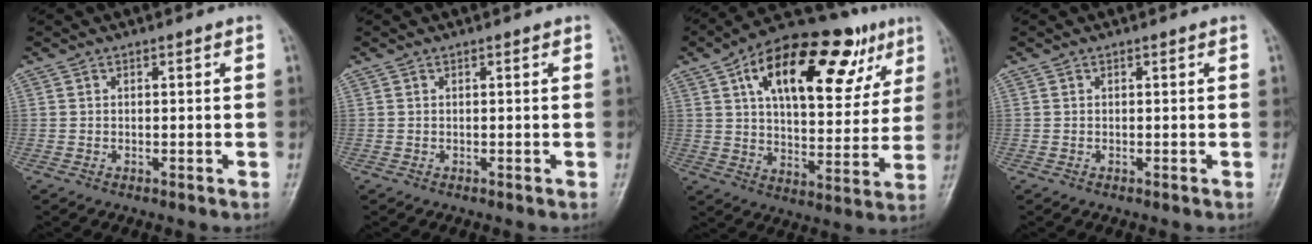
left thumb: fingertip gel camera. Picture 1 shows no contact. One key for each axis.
{"total": 0.0}
{"total": 25.9, "fx": 11.6, "fy": 12.3, "fz": 19.6, "tx": -0.256, "ty": 0.006, "tz": 0.177}
{"total": 0.0}